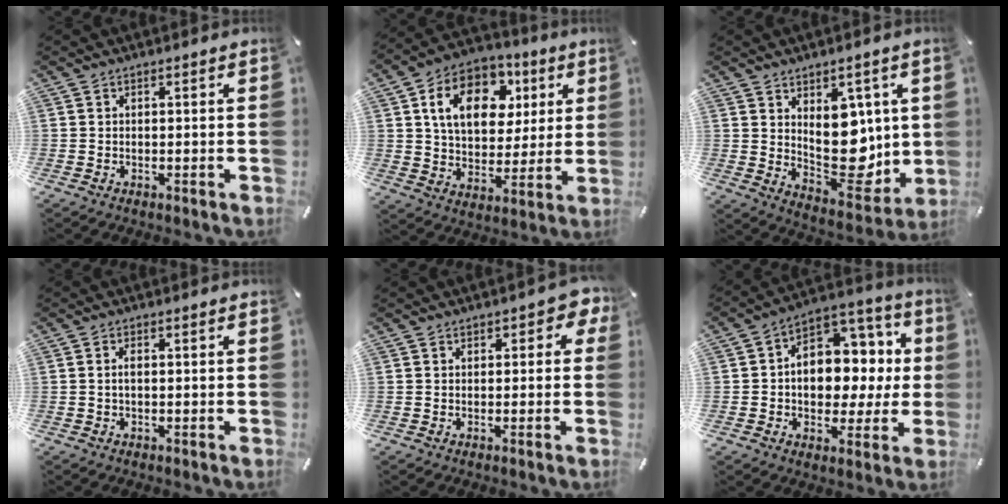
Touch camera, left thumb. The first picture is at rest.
{"total": 15.0, "force": [5.5, 10.9, 8.7], "torque": [-0.143, -0.005, 0.101]}
{"total": 13.2, "force": [3.4, 9.4, 8.5], "torque": [-0.103, -0.043, 0.071]}
{"total": 1.2, "force": [-0.1, 0.5, 1.1], "torque": [-0.023, 0.002, -0.003]}
{"total": 2.9, "force": [0.9, 2.0, 1.8], "torque": [-0.013, 0.000, 0.010]}
{"total": 11.9, "force": [-0.3, 9.5, 7.1], "torque": [-0.099, -0.011, 0.002]}